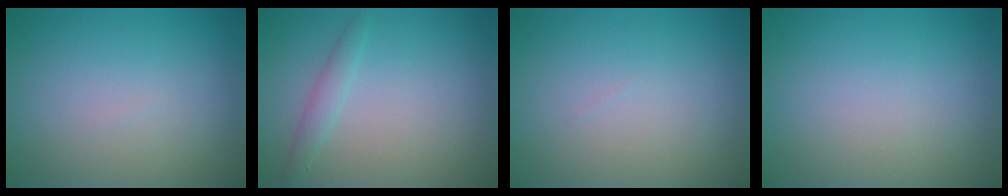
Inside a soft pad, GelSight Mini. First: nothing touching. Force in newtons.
{"total": 1.3, "press": 1.3, "slide": 0.1}
{"total": 0.0}
{"total": 0.0}